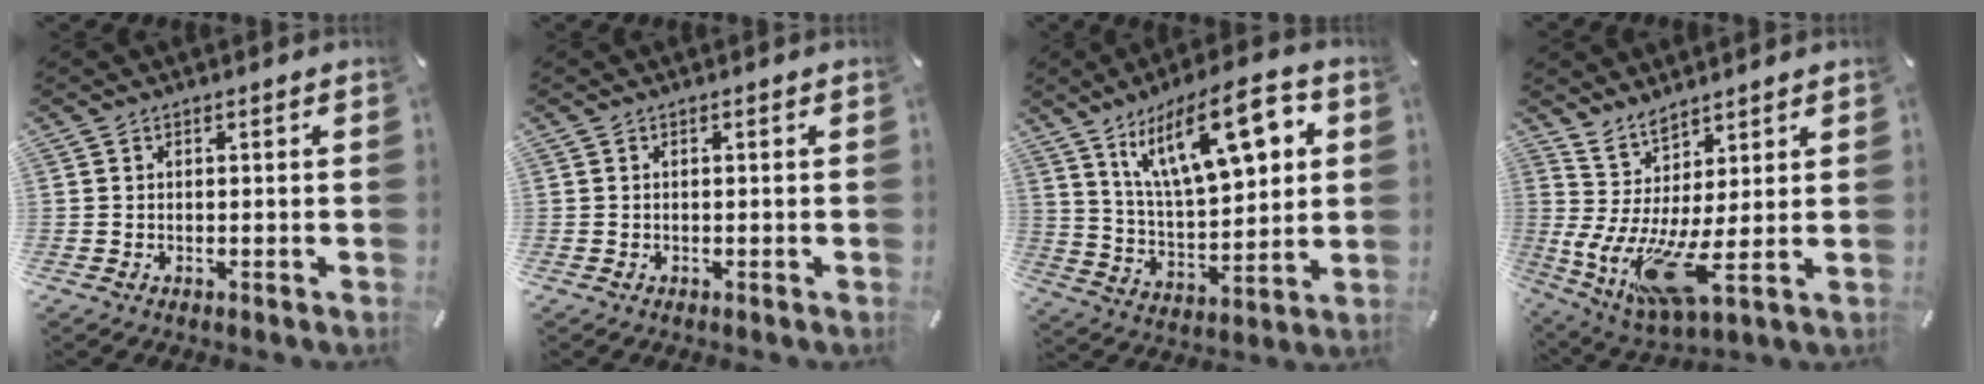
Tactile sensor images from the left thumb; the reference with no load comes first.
{"total": 0.0}
{"total": 20.6, "force": [9.8, 8.4, 16.1], "torque": [-0.284, -0.028, 0.156]}
{"total": 10.0, "force": [1.1, 1.5, 9.8], "torque": [-0.214, -0.049, 0.018]}